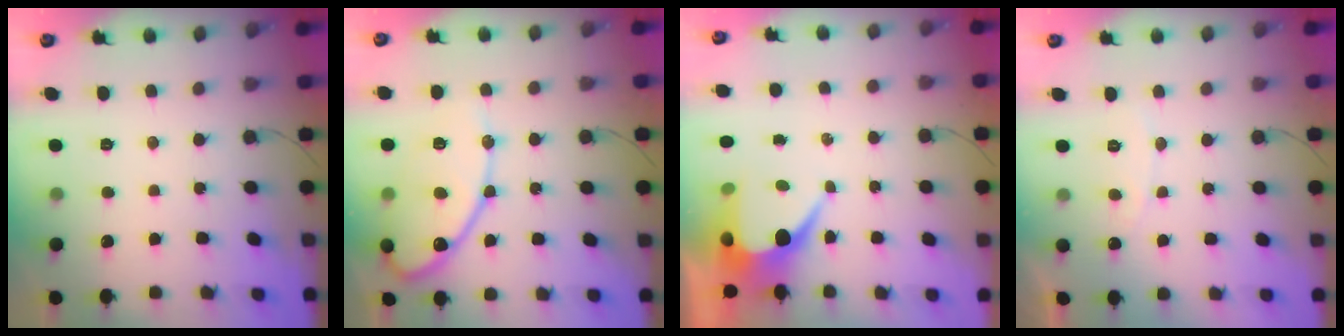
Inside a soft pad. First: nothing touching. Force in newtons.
{"total": 14.4, "press": 14.3, "slide": 1.3}
{"total": 7.4, "press": 7.4, "slide": 0.8}
{"total": 4.4, "press": 4.4, "slide": 0.3}